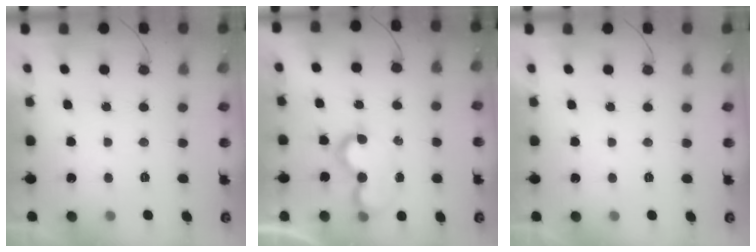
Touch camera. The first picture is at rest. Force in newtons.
{"total": 8.3, "press": 8.2, "slide": 1.0}
{"total": 1.7, "press": 1.7, "slide": 0.0}